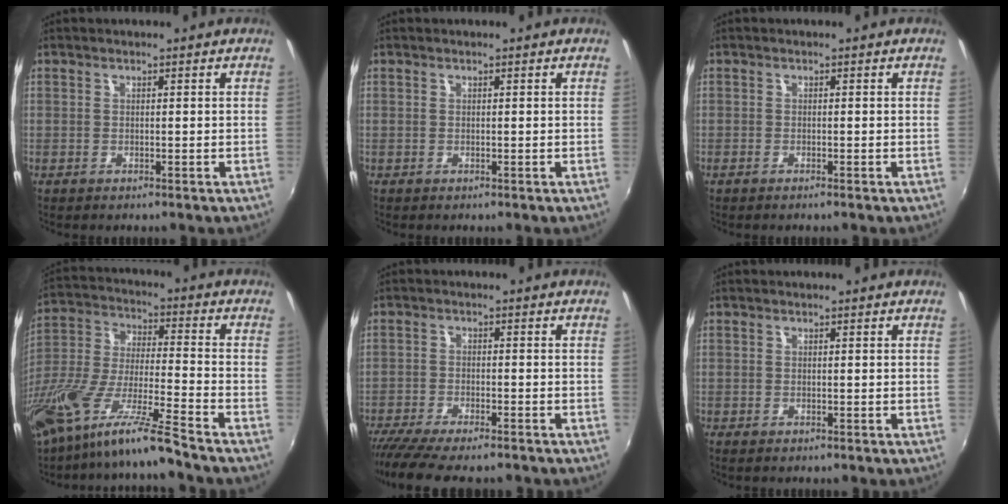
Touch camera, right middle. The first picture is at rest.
{"total": 0.0}
{"total": 0.7, "force": [-0.6, 0.0, 0.4], "torque": [-0.006, -0.001, -0.013]}
{"total": 14.8, "force": [-11.4, 0.1, 9.3], "torque": [-0.181, -0.021, -0.213]}
{"total": 10.5, "force": [-8.8, 1.6, 5.4], "torque": [-0.123, -0.041, -0.148]}
{"total": 0.0}